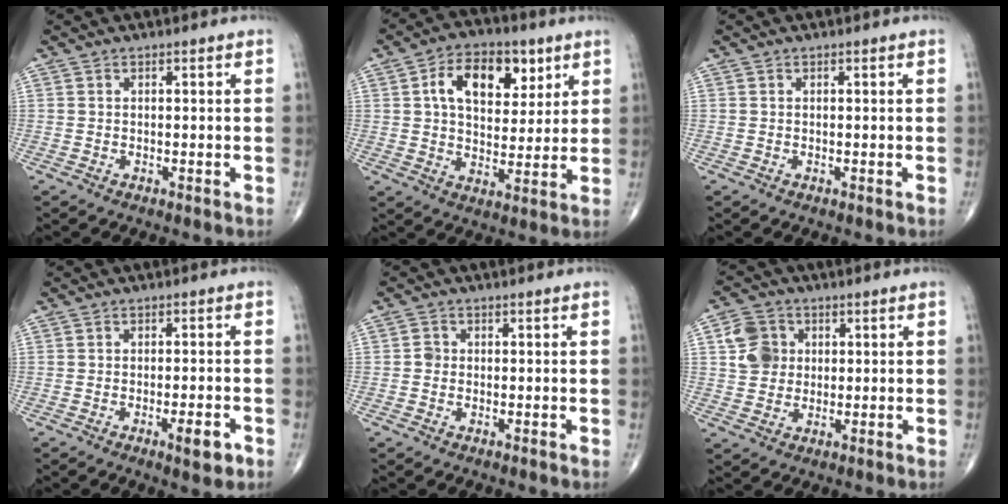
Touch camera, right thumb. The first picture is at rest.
{"total": 13.7, "force": [5.1, 8.4, 9.6], "torque": [-0.119, -0.007, 0.083]}
{"total": 0.0}
{"total": 4.4, "force": [-2.0, 1.2, 3.7], "torque": [-0.050, 0.004, -0.025]}
{"total": 1.4, "force": [-0.2, 1.3, 0.6], "torque": [-0.004, 0.004, -0.006]}
{"total": 6.7, "force": [1.4, 5.9, 3.0], "torque": [-0.035, 0.000, 0.021]}